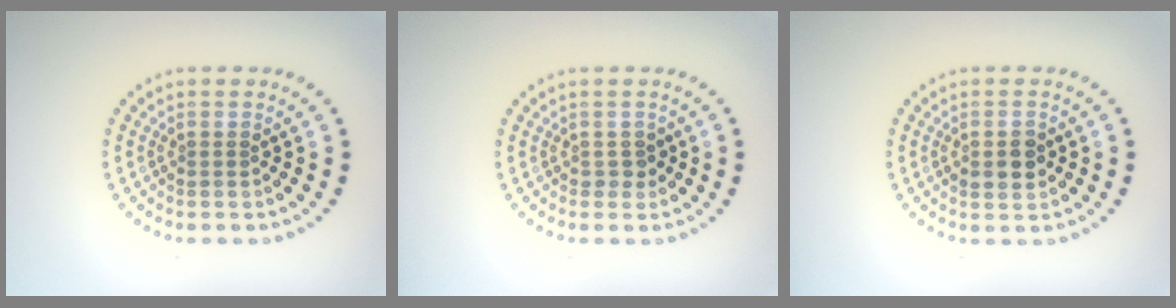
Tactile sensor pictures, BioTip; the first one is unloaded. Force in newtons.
{"total": 1.1, "press": 1.1, "slide": 0.4}
{"total": 2.6, "press": 2.6, "slide": 0.2}